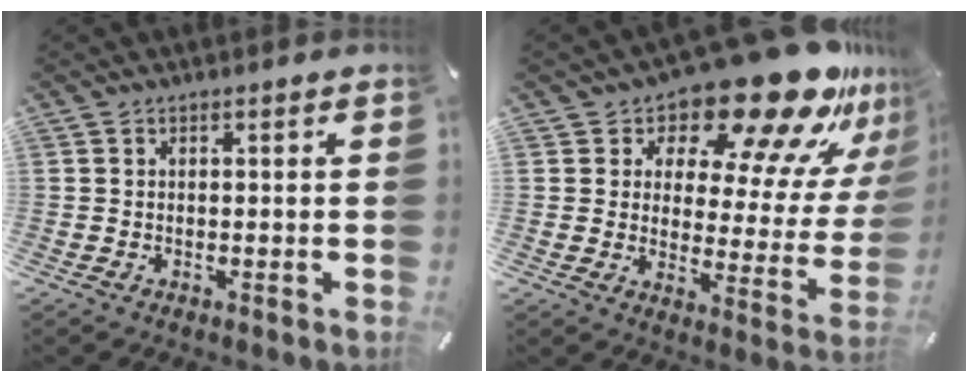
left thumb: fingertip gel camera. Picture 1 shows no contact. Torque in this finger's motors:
{"motor_torque": [2.37, 2.35, 1.87, -0.90, 0.08]}